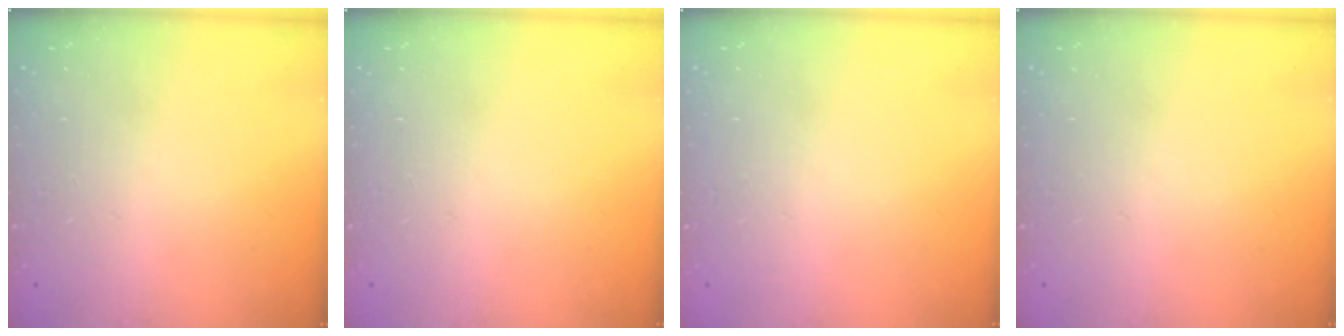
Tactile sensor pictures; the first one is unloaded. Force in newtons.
{"total": 0.0}
{"total": 0.0}
{"total": 0.0}